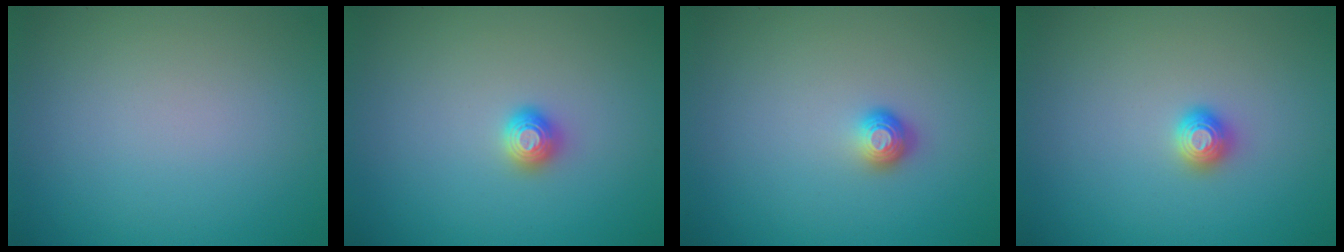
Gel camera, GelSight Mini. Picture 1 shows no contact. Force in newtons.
{"total": 1.2, "press": 1.2, "slide": 0.2}
{"total": 1.2, "press": 0.9, "slide": 0.7}
{"total": 1.2, "press": 1.2, "slide": 0.2}